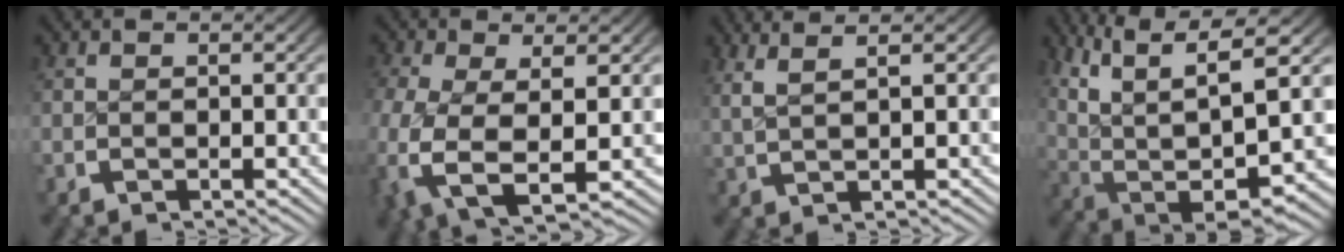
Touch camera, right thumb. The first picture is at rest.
{"total": 8.8, "force": [-1.2, 5.2, 7.0], "torque": [-0.199, -0.053, 0.007]}
{"total": 3.7, "force": [2.4, 0.7, 2.7], "torque": [-0.049, 0.007, 0.047]}
{"total": 15.2, "force": [0.8, 10.3, 11.1], "torque": [-0.246, -0.058, 0.033]}